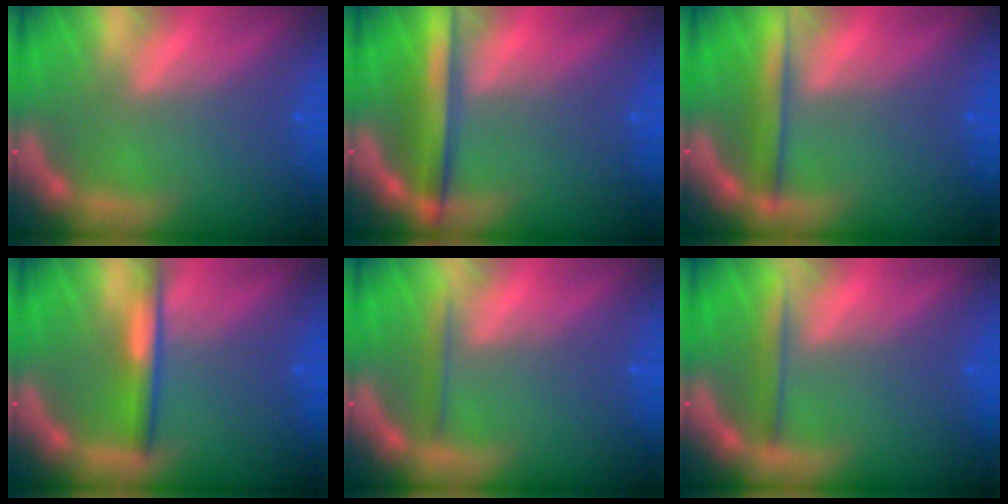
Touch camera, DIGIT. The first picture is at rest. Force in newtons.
{"total": 5.0}
{"total": 2.9}
{"total": 3.0}
{"total": 1.4}
{"total": 2.0}